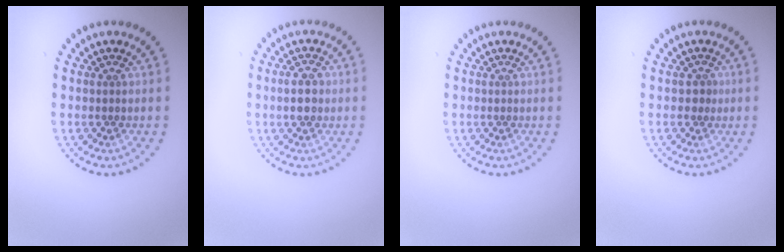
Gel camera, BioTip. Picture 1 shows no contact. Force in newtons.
{"total": 2.2, "press": 2.2, "slide": 0.0}
{"total": 0.0}
{"total": 0.8, "press": 0.5, "slide": 0.6}